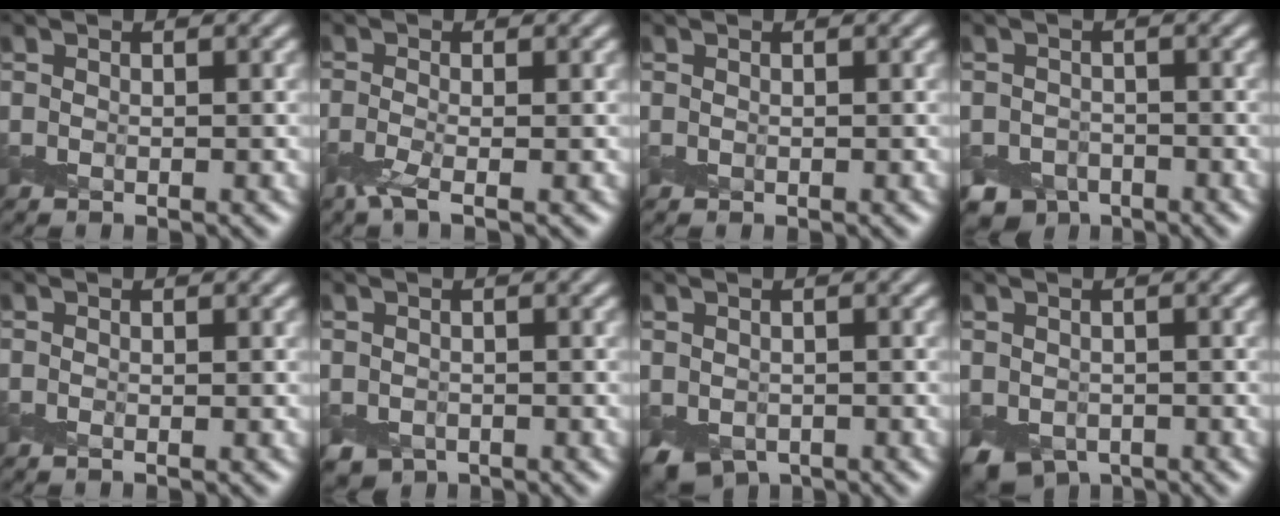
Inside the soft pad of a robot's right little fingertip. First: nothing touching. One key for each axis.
{"total": 1.9, "fx": -1.3, "fy": 0.1, "fz": 1.5, "tx": -0.041, "ty": -0.005, "tz": -0.031}
{"total": 0.0}
{"total": 4.2, "fx": -3.2, "fy": 2.6, "fz": 0.6, "tx": 0.008, "ty": -0.005, "tz": -0.059}
{"total": 0.0}
{"total": 0.8, "fx": -0.3, "fy": 0.7, "fz": 0.0, "tx": 0.003, "ty": -0.002, "tz": -0.008}
{"total": 2.0, "fx": -0.3, "fy": 1.6, "fz": 1.0, "tx": -0.020, "ty": -0.004, "tz": -0.008}
{"total": 2.3, "fx": -0.6, "fy": 1.9, "fz": 1.2, "tx": -0.024, "ty": -0.006, "tz": -0.013}